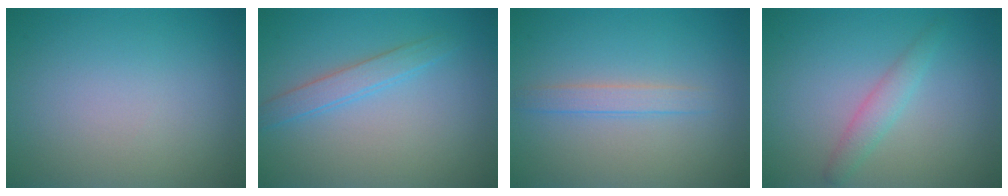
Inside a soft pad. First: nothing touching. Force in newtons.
{"total": 2.1, "press": 2.1, "slide": 0.1}
{"total": 1.7, "press": 1.7, "slide": 0.1}
{"total": 1.9, "press": 1.9, "slide": 0.2}